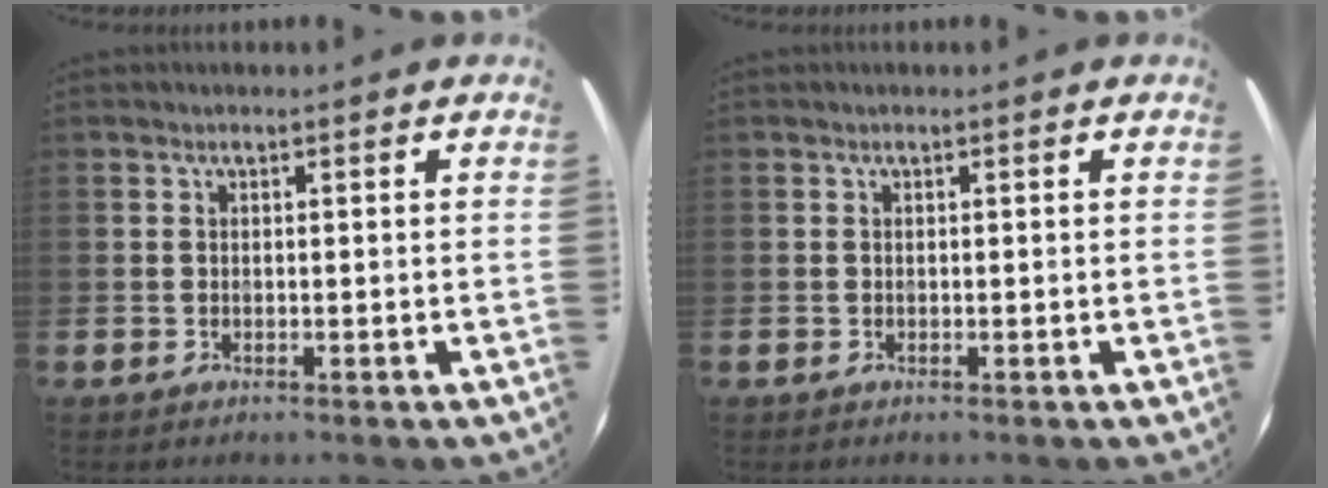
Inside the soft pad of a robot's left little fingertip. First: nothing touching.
{"total": 0.0}